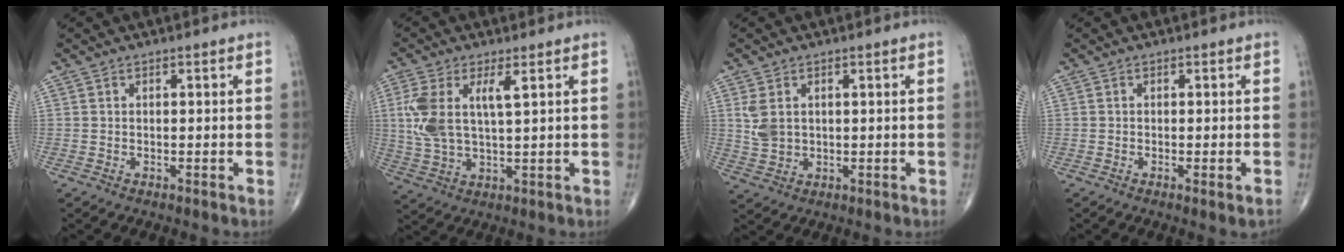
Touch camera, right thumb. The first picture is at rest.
{"total": 9.8, "force": [2.7, 4.0, 8.5], "torque": [-0.196, -0.004, 0.057]}
{"total": 4.5, "force": [1.2, 3.1, 2.9], "torque": [-0.059, -0.004, 0.033]}
{"total": 1.5, "force": [-0.7, 0.1, 1.3], "torque": [-0.021, -0.005, -0.009]}